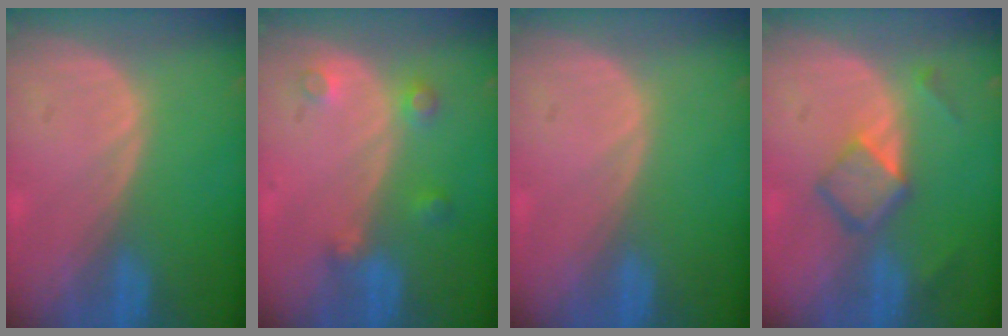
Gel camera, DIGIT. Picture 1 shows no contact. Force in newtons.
{"total": 3.5, "press": 3.1, "slide": 1.5}
{"total": 0.0}
{"total": 5.0, "press": 4.6, "slide": 1.9}